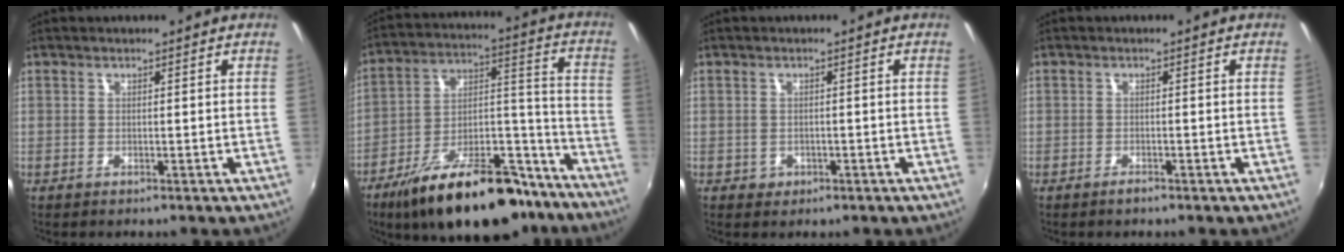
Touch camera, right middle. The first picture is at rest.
{"total": 25.3, "force": [-17.9, 9.6, 15.1], "torque": [-0.239, 0.010, -0.267]}
{"total": 1.8, "force": [-0.6, 1.7, 0.5], "torque": [-0.011, -0.003, -0.006]}
{"total": 1.1, "force": [-1.0, 0.2, 0.2], "torque": [-0.005, -0.002, -0.020]}